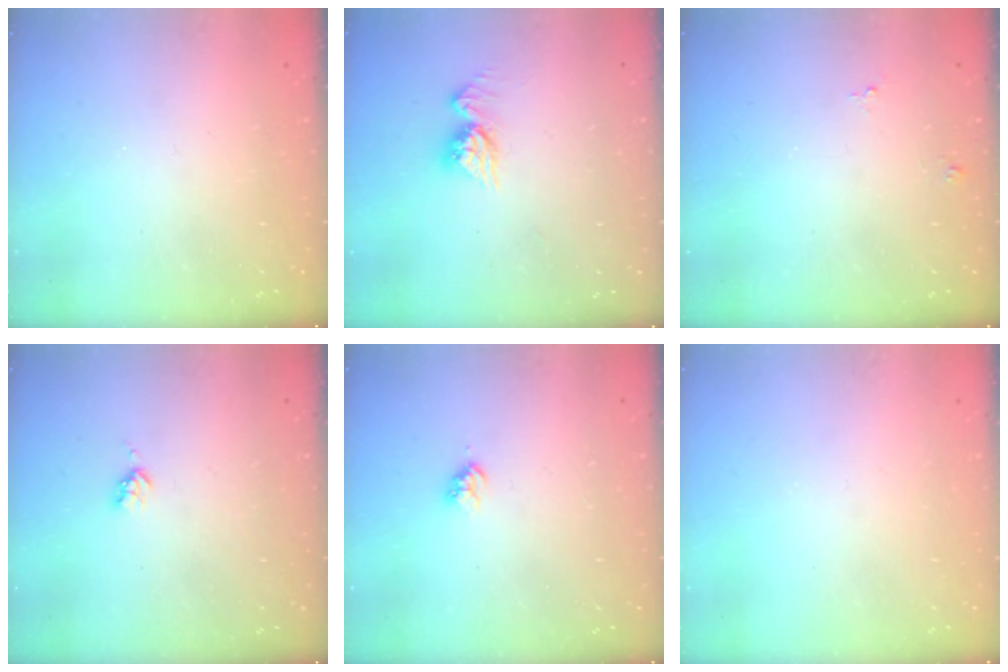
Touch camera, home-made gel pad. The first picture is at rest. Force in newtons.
{"total": 9.4, "press": 9.4, "slide": 0.9}
{"total": 4.1, "press": 4.1, "slide": 0.4}
{"total": 2.7, "press": 2.6, "slide": 0.5}
{"total": 3.1, "press": 3.1, "slide": 0.4}
{"total": 0.0}